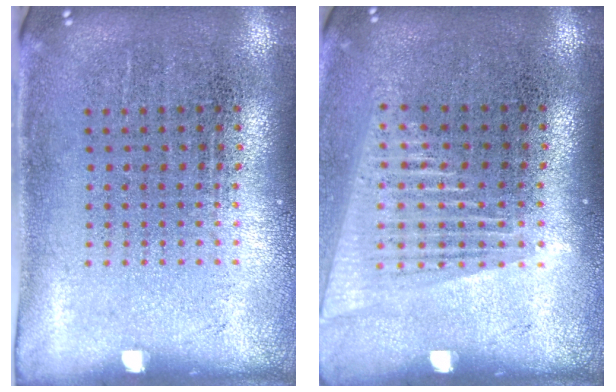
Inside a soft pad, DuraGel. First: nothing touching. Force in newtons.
{"total": 1.6, "press": 1.4, "slide": 0.8}